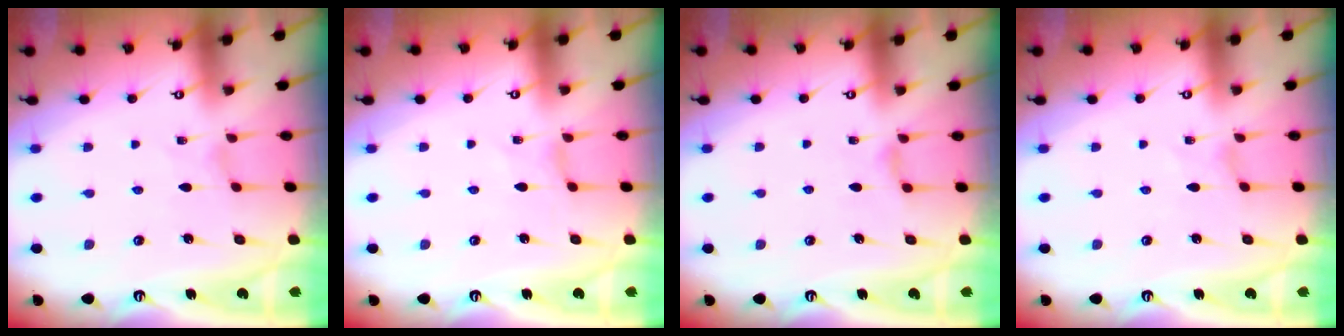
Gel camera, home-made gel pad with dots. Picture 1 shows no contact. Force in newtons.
{"total": 0.0}
{"total": 2.3, "press": 2.2, "slide": 0.5}
{"total": 0.0}